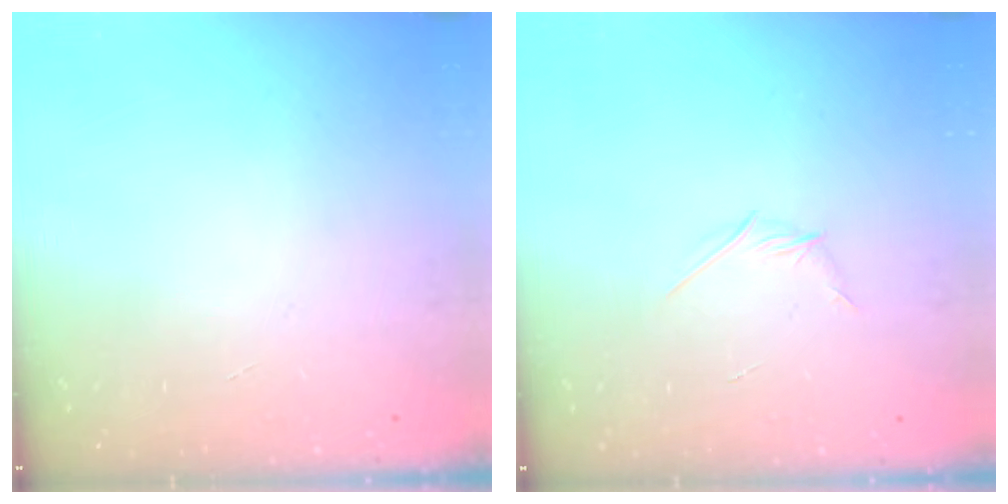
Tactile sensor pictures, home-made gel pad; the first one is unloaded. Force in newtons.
{"total": 2.9, "press": 2.8, "slide": 0.8}